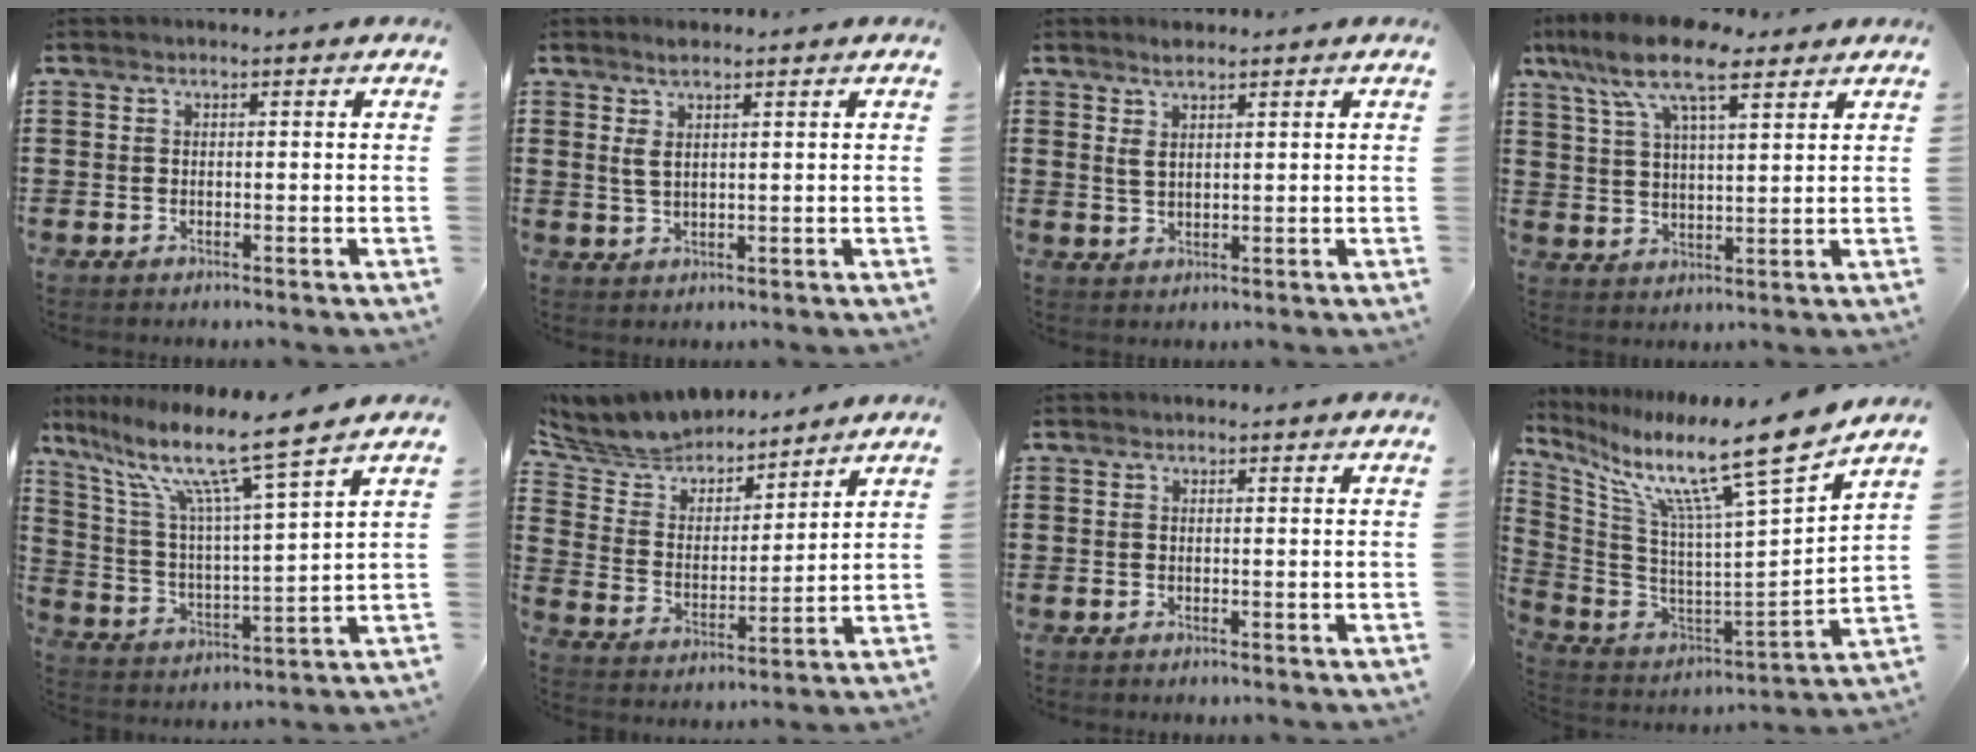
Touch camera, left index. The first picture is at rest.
{"total": 3.2, "force": [1.7, 1.0, 2.5], "torque": [-0.053, 0.005, 0.030]}
{"total": 3.0, "force": [1.9, 1.1, 2.0], "torque": [-0.043, 0.006, 0.034]}
{"total": 11.4, "force": [7.7, 3.8, 7.5], "torque": [-0.166, -0.006, 0.140]}
{"total": 11.4, "force": [8.5, 0.1, 7.6], "torque": [-0.178, -0.051, 0.135]}
{"total": 6.0, "force": [5.8, 1.4, 0.6], "torque": [-0.048, -0.039, 0.097]}
{"total": 0.0}
{"total": 14.2, "force": [10.6, 0.1, 9.4], "torque": [-0.196, -0.080, 0.163]}